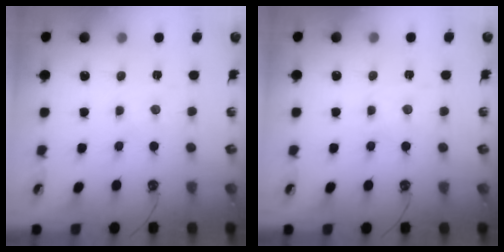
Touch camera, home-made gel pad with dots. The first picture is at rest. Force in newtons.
{"total": 0.9, "press": 0.8, "slide": 0.1}